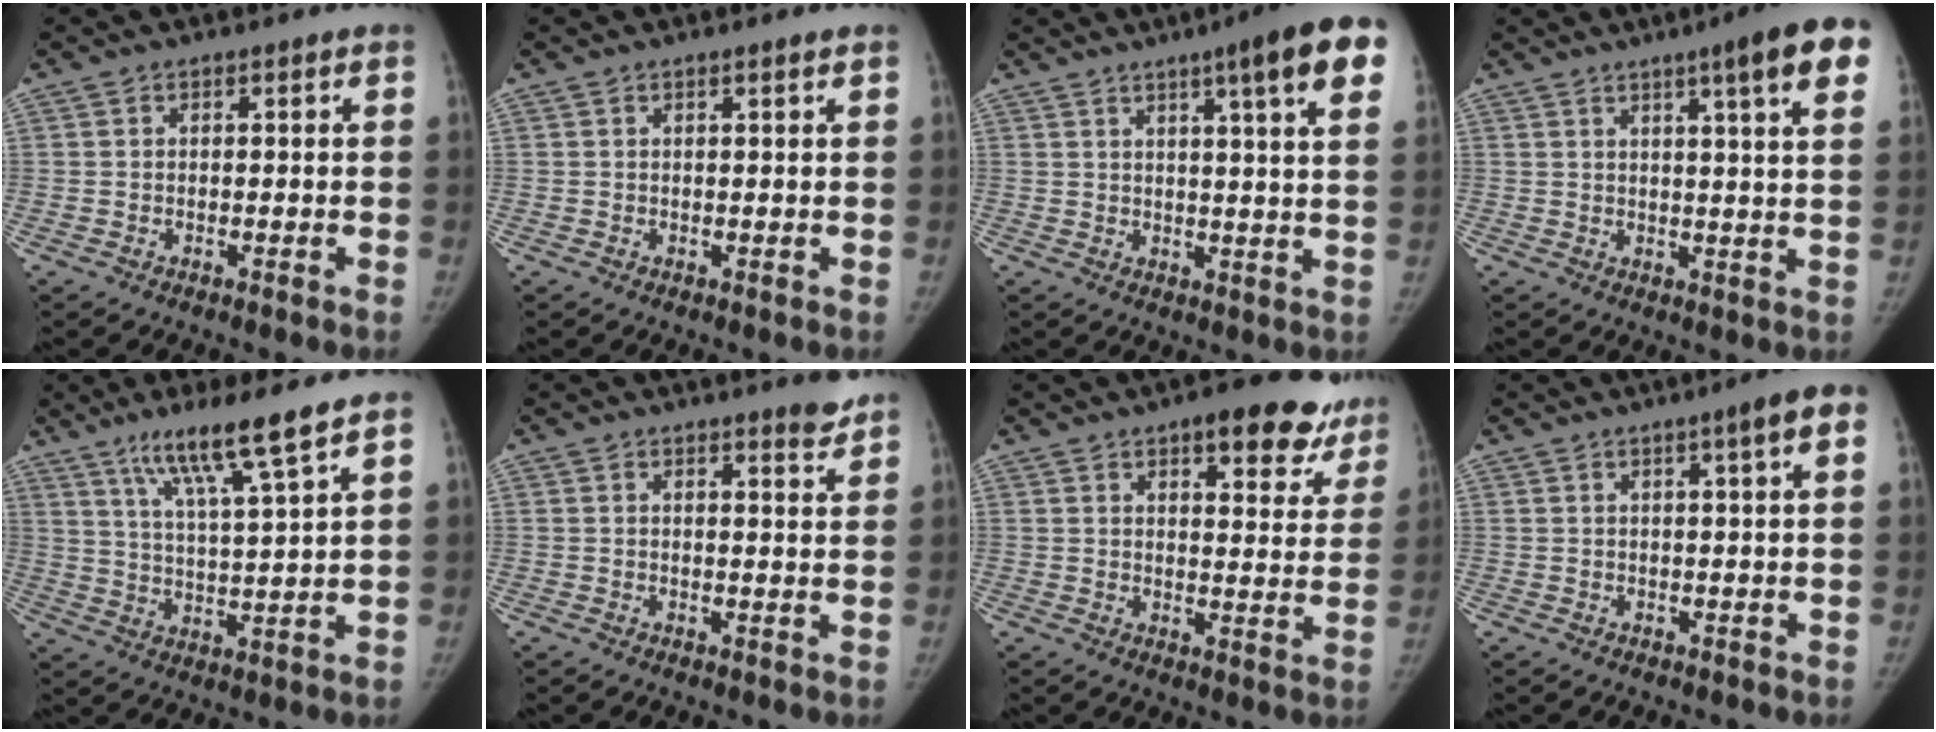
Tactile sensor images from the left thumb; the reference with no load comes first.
{"total": 0.9, "force": [0.6, -0.1, 0.6], "torque": [-0.014, -0.003, 0.013]}
{"total": 14.6, "force": [7.7, 1.4, 12.3], "torque": [-0.153, -0.023, 0.088]}
{"total": 12.3, "force": [6.6, 1.0, 10.4], "torque": [-0.131, -0.021, 0.075]}
{"total": 11.9, "force": [8.0, 0.2, 8.8], "torque": [-0.157, -0.040, 0.146]}
{"total": 3.5, "force": [2.9, 0.3, 1.9], "torque": [-0.017, -0.025, 0.038]}
{"total": 15.1, "force": [10.1, 6.0, 9.6], "torque": [-0.065, -0.045, 0.118]}
{"total": 5.4, "force": [2.2, 0.0, 4.9], "torque": [-0.066, 0.001, 0.028]}